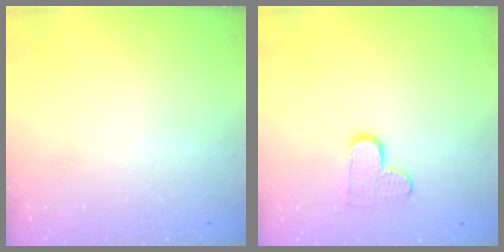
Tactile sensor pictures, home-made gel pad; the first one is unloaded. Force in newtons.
{"total": 7.4, "press": 7.4, "slide": 0.2}